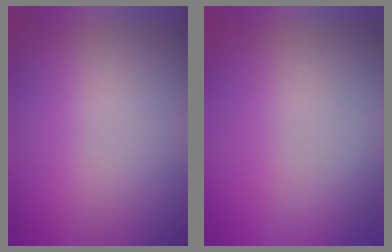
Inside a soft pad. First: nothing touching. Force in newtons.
{"total": 8.2}